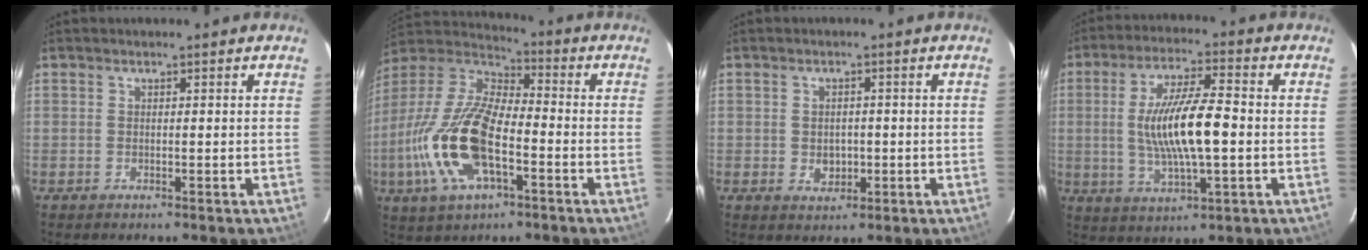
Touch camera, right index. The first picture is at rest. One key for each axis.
{"total": 19.7, "fx": -6.2, "fy": 8.4, "fz": 16.8, "tx": -0.359, "ty": -0.015, "tz": -0.122}
{"total": 3.5, "fx": -0.6, "fy": 3.0, "fz": 1.7, "tx": -0.029, "ty": 0.001, "tz": -0.002}
{"total": 13.1, "fx": -0.7, "fy": 3.1, "fz": 12.7, "tx": -0.241, "ty": -0.002, "tz": -0.007}